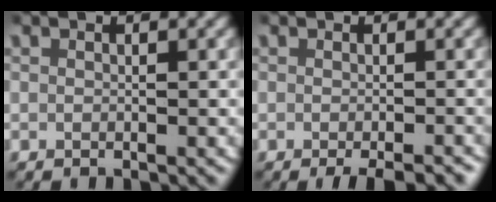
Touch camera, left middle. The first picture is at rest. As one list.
[{"total": 3.2, "force": [-2.5, 0.7, 2.0], "torque": [-0.017, -0.002, -0.034]}]